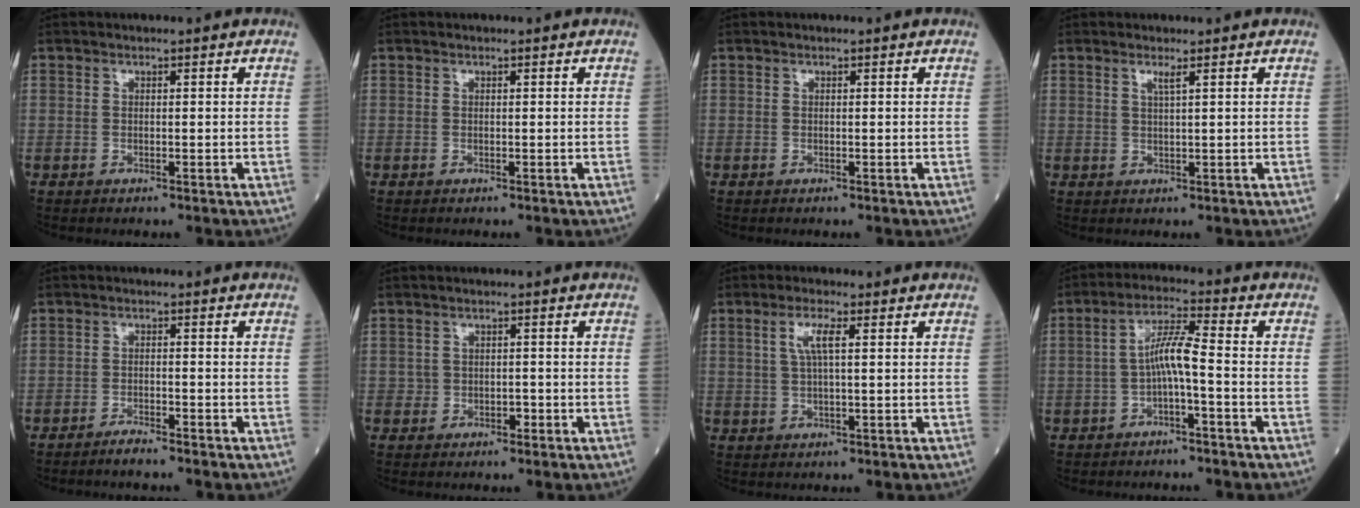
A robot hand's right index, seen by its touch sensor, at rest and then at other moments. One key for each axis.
{"total": 0.0}
{"total": 0.0}
{"total": 1.3, "fx": 0.8, "fy": -0.3, "fz": 1.0, "tx": -0.025, "ty": -0.005, "tz": 0.016}
{"total": 2.2, "fx": -2.0, "fy": 0.0, "fz": 0.8, "tx": -0.019, "ty": -0.003, "tz": -0.038}
{"total": 1.5, "fx": -0.5, "fy": 1.3, "fz": 0.6, "tx": -0.006, "ty": 0.005, "tz": -0.006}
{"total": 3.7, "fx": 1.1, "fy": 0.4, "fz": 3.5, "tx": -0.073, "ty": 0.007, "tz": 0.023}
{"total": 5.4, "fx": -1.2, "fy": 0.3, "fz": 5.2, "tx": -0.101, "ty": 0.019, "tz": -0.022}